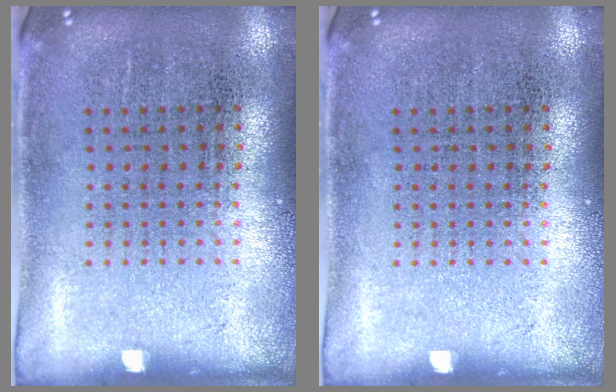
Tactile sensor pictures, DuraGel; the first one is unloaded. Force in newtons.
{"total": 0.0}